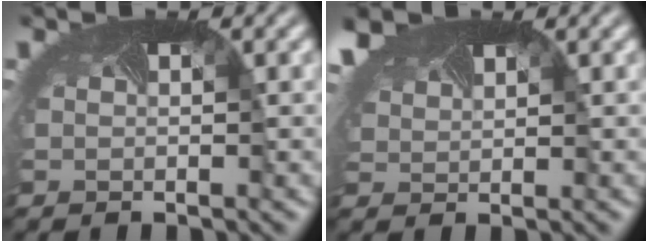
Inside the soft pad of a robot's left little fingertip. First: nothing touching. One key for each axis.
{"total": 3.1, "fx": 2.6, "fy": 1.3, "fz": 1.1, "tx": -0.060, "ty": -0.005, "tz": 0.055}